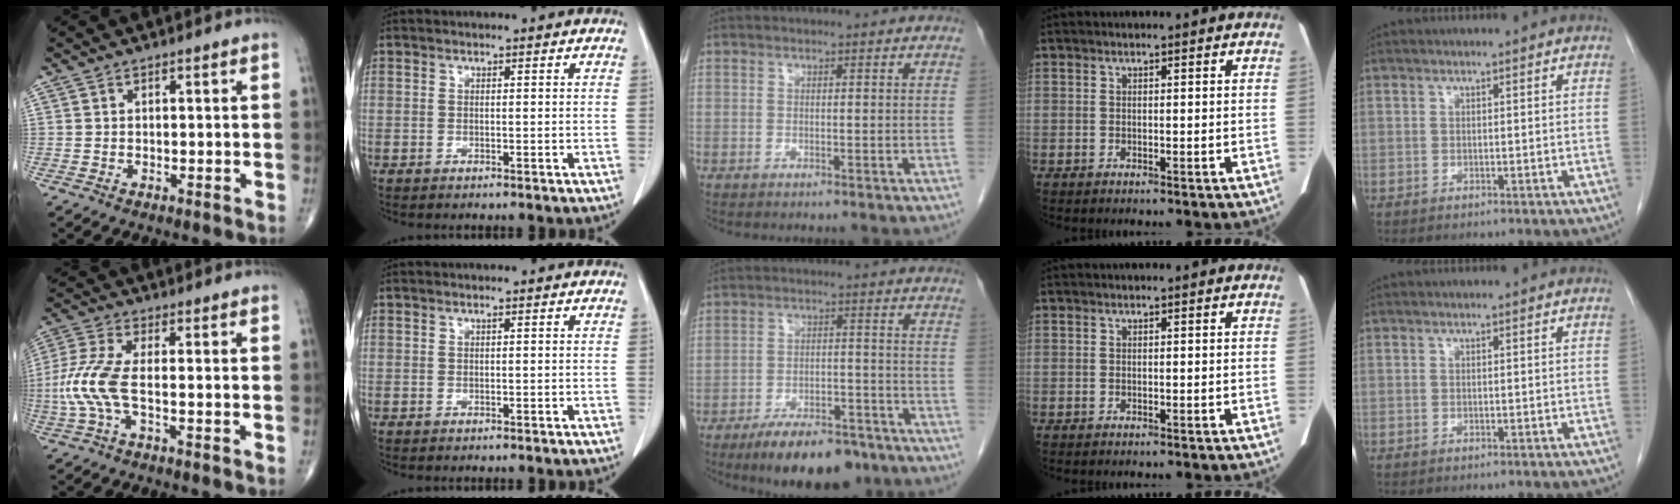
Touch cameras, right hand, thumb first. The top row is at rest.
{"thumb": {"total": 8.5, "force": [-1.6, 2.7, 7.9], "torque": [-0.212, 0.015, -0.039]}, "middle": {"total": 11.4, "force": [-8.7, 4.0, 6.3], "torque": [-0.090, -0.002, -0.137]}}